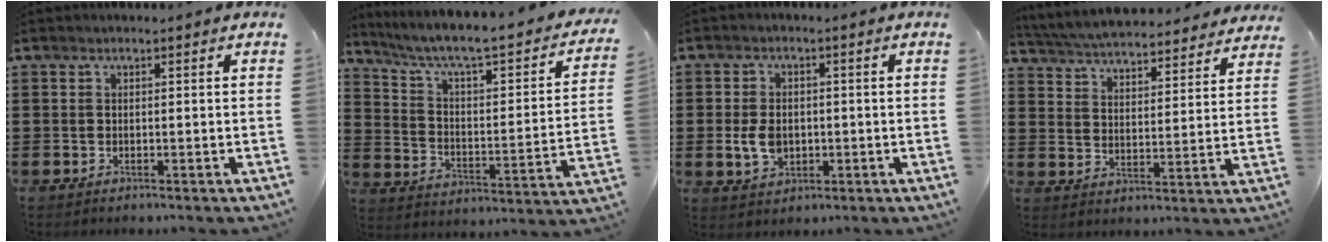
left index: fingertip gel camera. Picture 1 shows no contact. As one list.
[{"total": 5.3, "force": [3.7, 0.6, 3.8], "torque": [-0.090, -0.039, 0.052]}, {"total": 4.9, "force": [-0.5, 3.4, 3.5], "torque": [-0.082, 0.002, -0.012]}, {"total": 5.3, "force": [5.2, 0.0, 0.9], "torque": [-0.044, -0.038, 0.089]}]